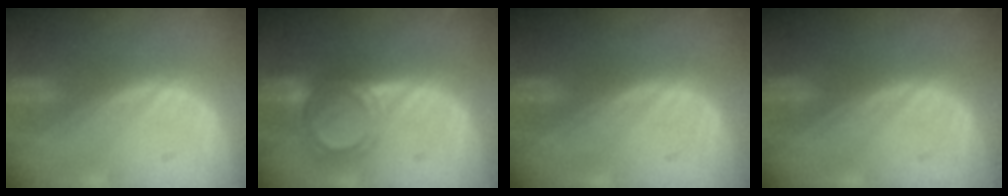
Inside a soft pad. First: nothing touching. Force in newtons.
{"total": 6.0, "press": 5.3, "slide": 2.8}
{"total": 0.0}
{"total": 0.0}